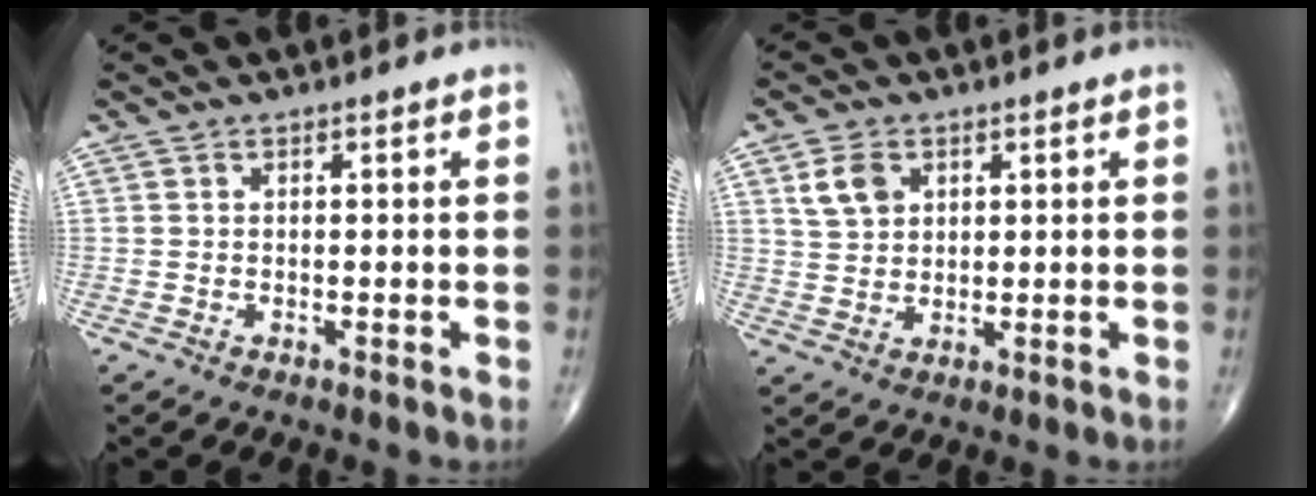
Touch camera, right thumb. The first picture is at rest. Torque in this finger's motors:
{"motor_torque": [-0.54, 0.58, 0.11, -0.11, 0.00]}